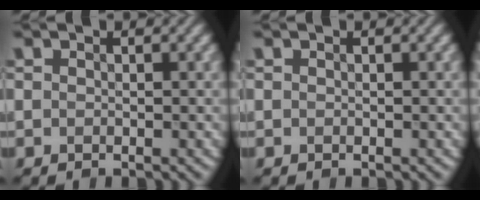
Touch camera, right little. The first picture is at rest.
{"total": 0.0}